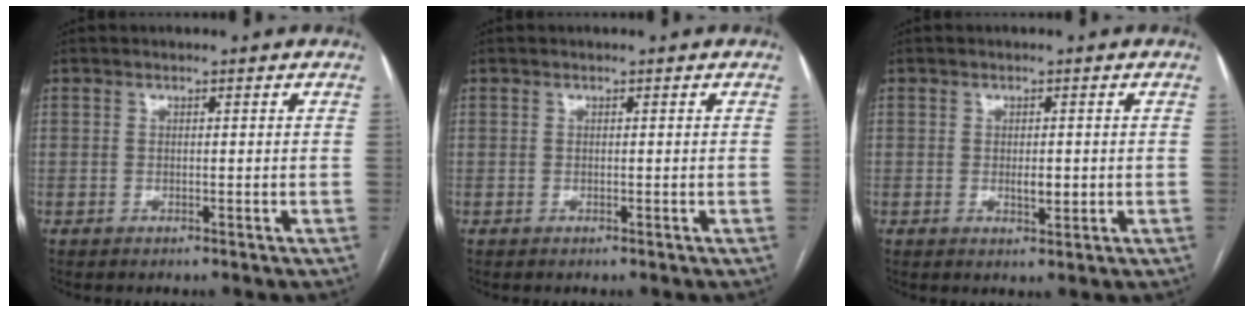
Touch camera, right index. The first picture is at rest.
{"total": 0.0}
{"total": 2.4, "force": [-0.2, 0.9, 2.2], "torque": [-0.037, -0.002, -0.001]}